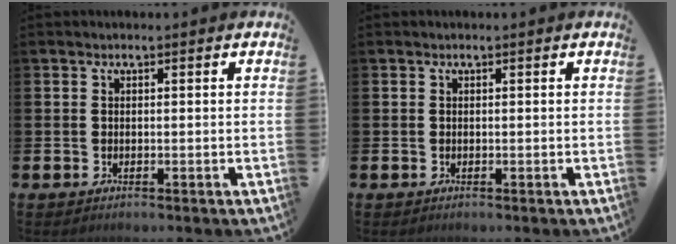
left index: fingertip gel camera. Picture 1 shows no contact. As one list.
[{"total": 0.0}]